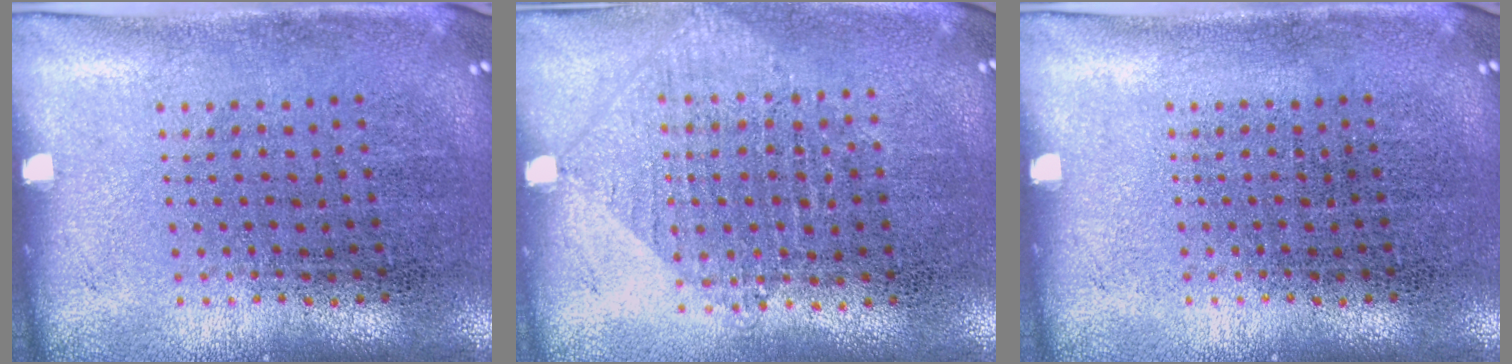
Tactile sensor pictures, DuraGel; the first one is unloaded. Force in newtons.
{"total": 0.5, "press": 0.5, "slide": 0.2}
{"total": 0.0}